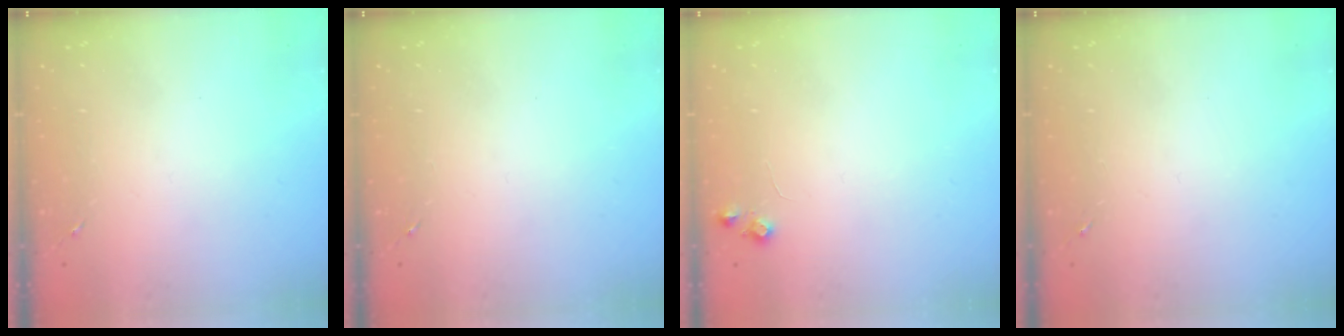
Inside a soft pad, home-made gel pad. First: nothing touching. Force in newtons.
{"total": 0.0}
{"total": 5.7, "press": 5.6, "slide": 0.9}
{"total": 0.0}